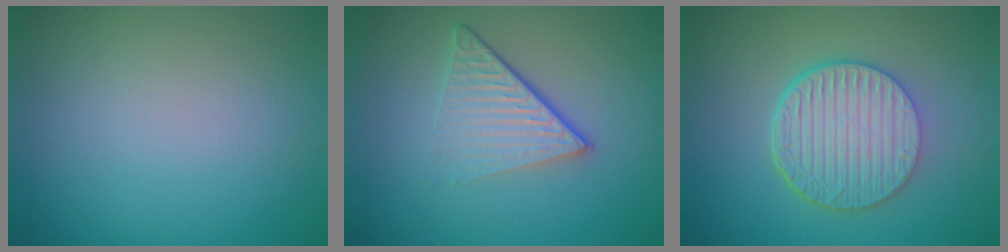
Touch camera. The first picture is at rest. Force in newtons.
{"total": 4.9, "press": 2.9, "slide": 3.9}
{"total": 6.5, "press": 4.8, "slide": 4.4}